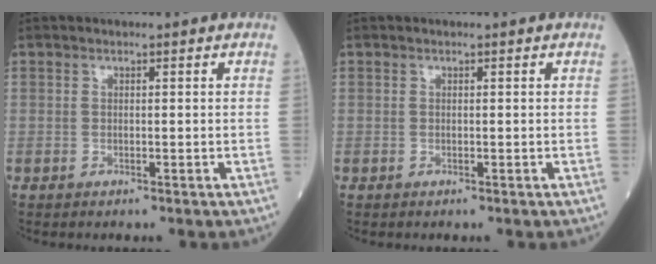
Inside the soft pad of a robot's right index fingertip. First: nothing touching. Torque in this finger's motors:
{"motor_torque": [0.00, 0.00, -0.04, -0.01]}